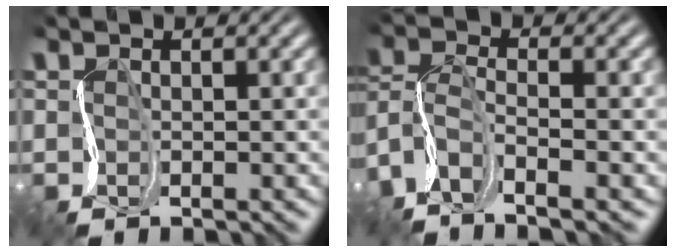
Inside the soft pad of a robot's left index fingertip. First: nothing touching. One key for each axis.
{"total": 6.1, "fx": -3.7, "fy": 2.4, "fz": 4.3, "tx": -0.095, "ty": -0.008, "tz": -0.079}